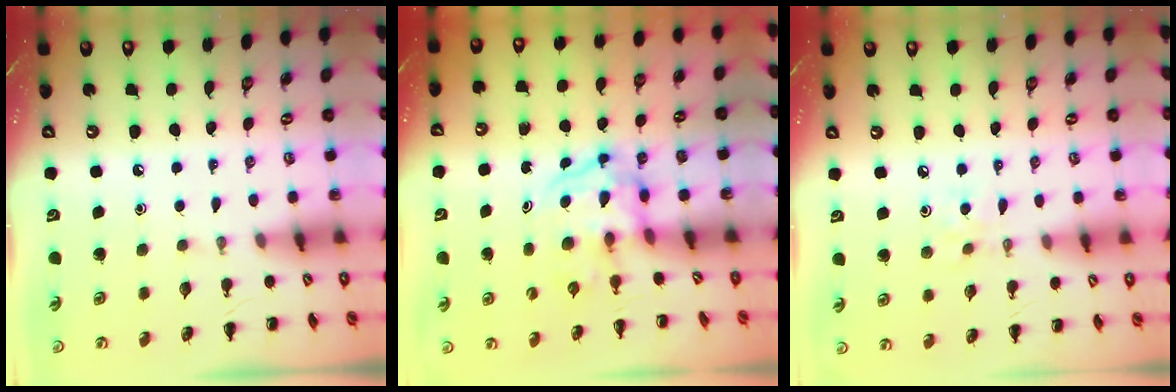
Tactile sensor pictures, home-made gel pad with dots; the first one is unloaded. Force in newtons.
{"total": 3.8, "press": 3.7, "slide": 0.6}
{"total": 3.9, "press": 3.6, "slide": 1.3}